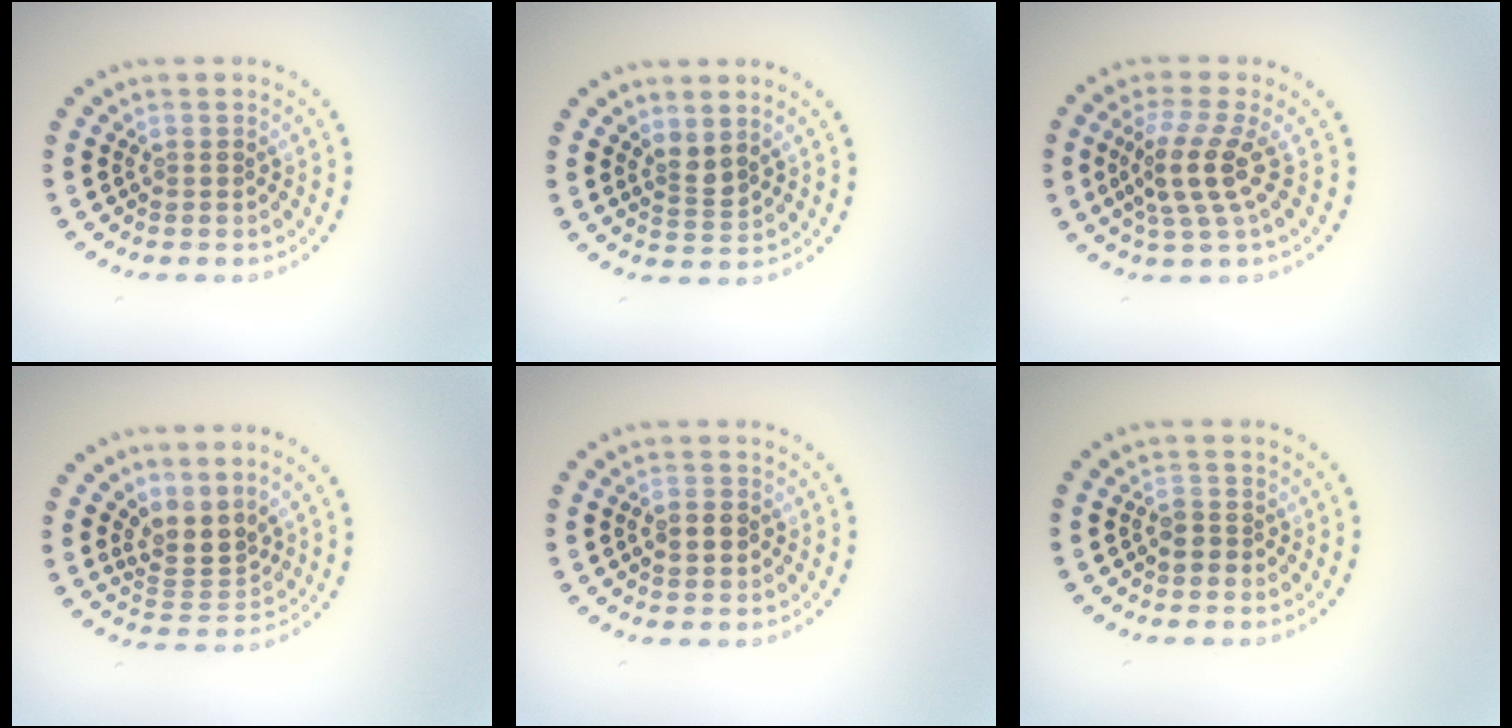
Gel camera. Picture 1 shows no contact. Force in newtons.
{"total": 1.7, "press": 1.3, "slide": 1.1}
{"total": 3.8, "press": 2.9, "slide": 2.4}
{"total": 3.0, "press": 2.2, "slide": 2.0}
{"total": 1.7, "press": 1.7, "slide": 0.5}
{"total": 1.2, "press": 1.0, "slide": 0.6}